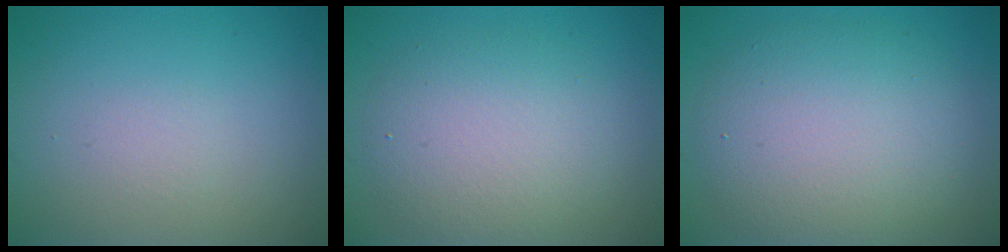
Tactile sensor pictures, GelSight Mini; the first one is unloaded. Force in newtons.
{"total": 4.9, "press": 4.9, "slide": 0.3}
{"total": 7.2, "press": 7.2, "slide": 0.5}